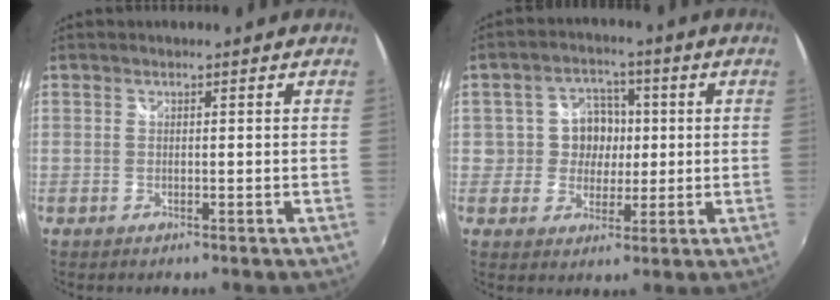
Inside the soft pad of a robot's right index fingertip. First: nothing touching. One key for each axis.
{"total": 6.9, "fx": 0.3, "fy": 6.5, "fz": 2.3, "tx": -0.044, "ty": 0.020, "tz": 0.006}